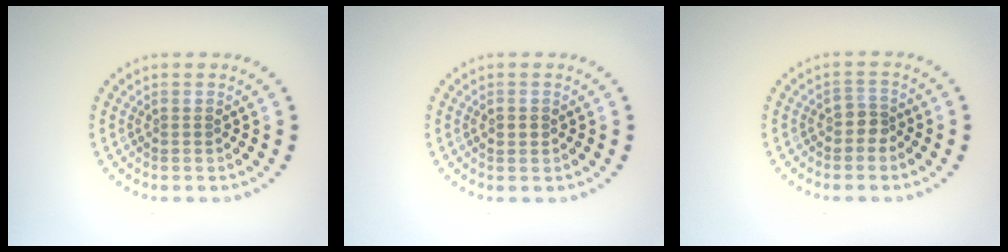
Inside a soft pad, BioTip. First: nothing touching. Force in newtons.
{"total": 1.3, "press": 1.2, "slide": 0.3}
{"total": 1.4, "press": 1.1, "slide": 0.9}